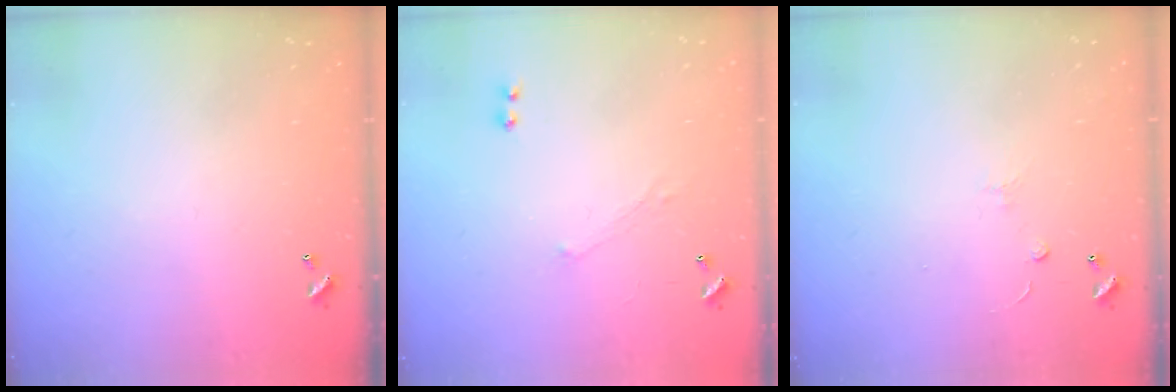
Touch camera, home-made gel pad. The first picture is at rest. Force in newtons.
{"total": 1.0, "press": 0.9, "slide": 0.5}
{"total": 1.6, "press": 1.5, "slide": 0.4}